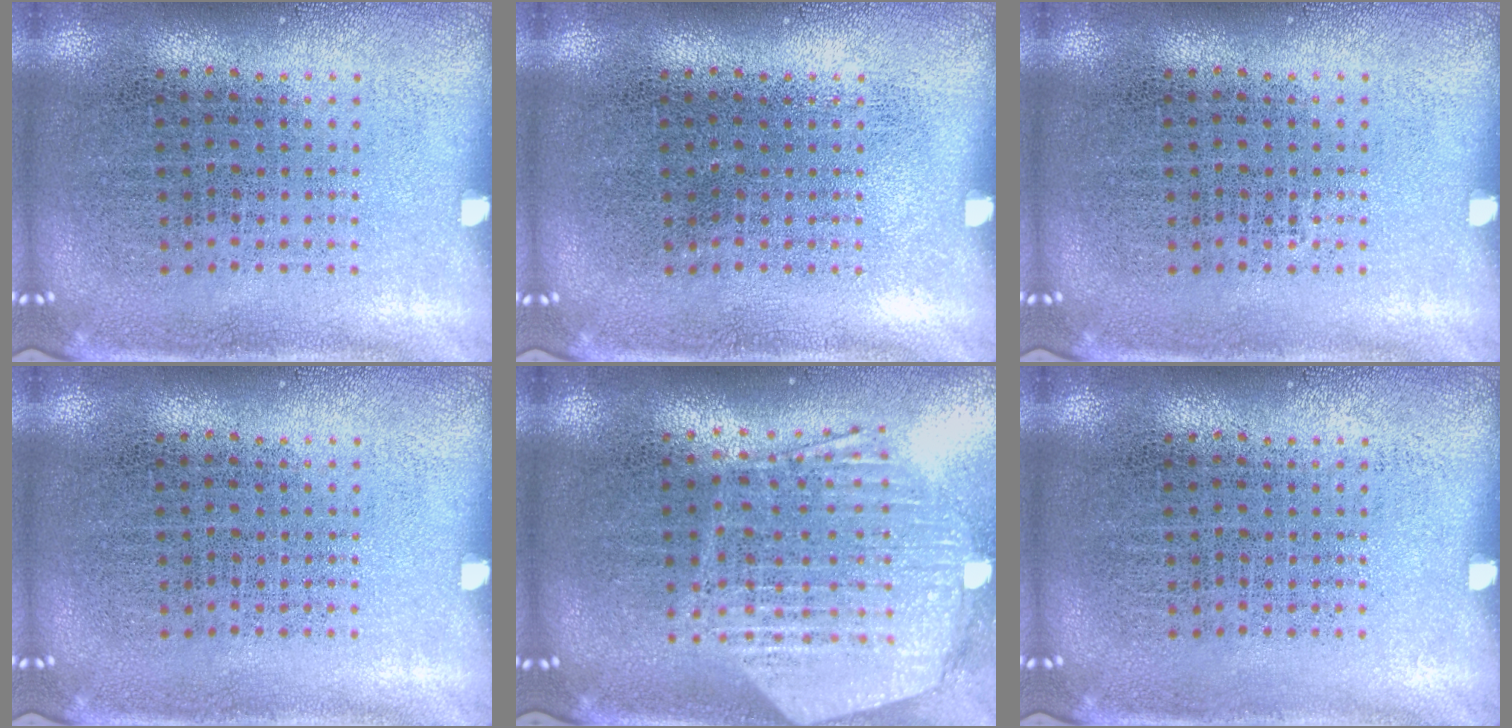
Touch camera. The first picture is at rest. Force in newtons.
{"total": 0.0}
{"total": 0.0}
{"total": 0.0}
{"total": 1.7, "press": 1.6, "slide": 0.7}
{"total": 0.0}